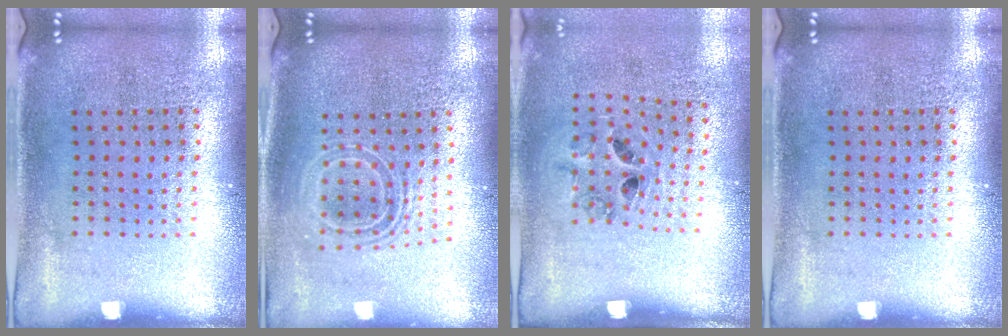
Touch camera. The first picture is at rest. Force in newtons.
{"total": 1.7, "press": 1.3, "slide": 1.1}
{"total": 1.3, "press": 0.6, "slide": 1.1}
{"total": 0.0}